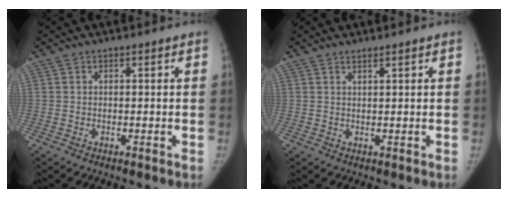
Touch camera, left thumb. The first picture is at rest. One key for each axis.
{"total": 1.1, "fx": 1.0, "fy": -0.1, "fz": 0.5, "tx": -0.008, "ty": -0.009, "tz": 0.019}